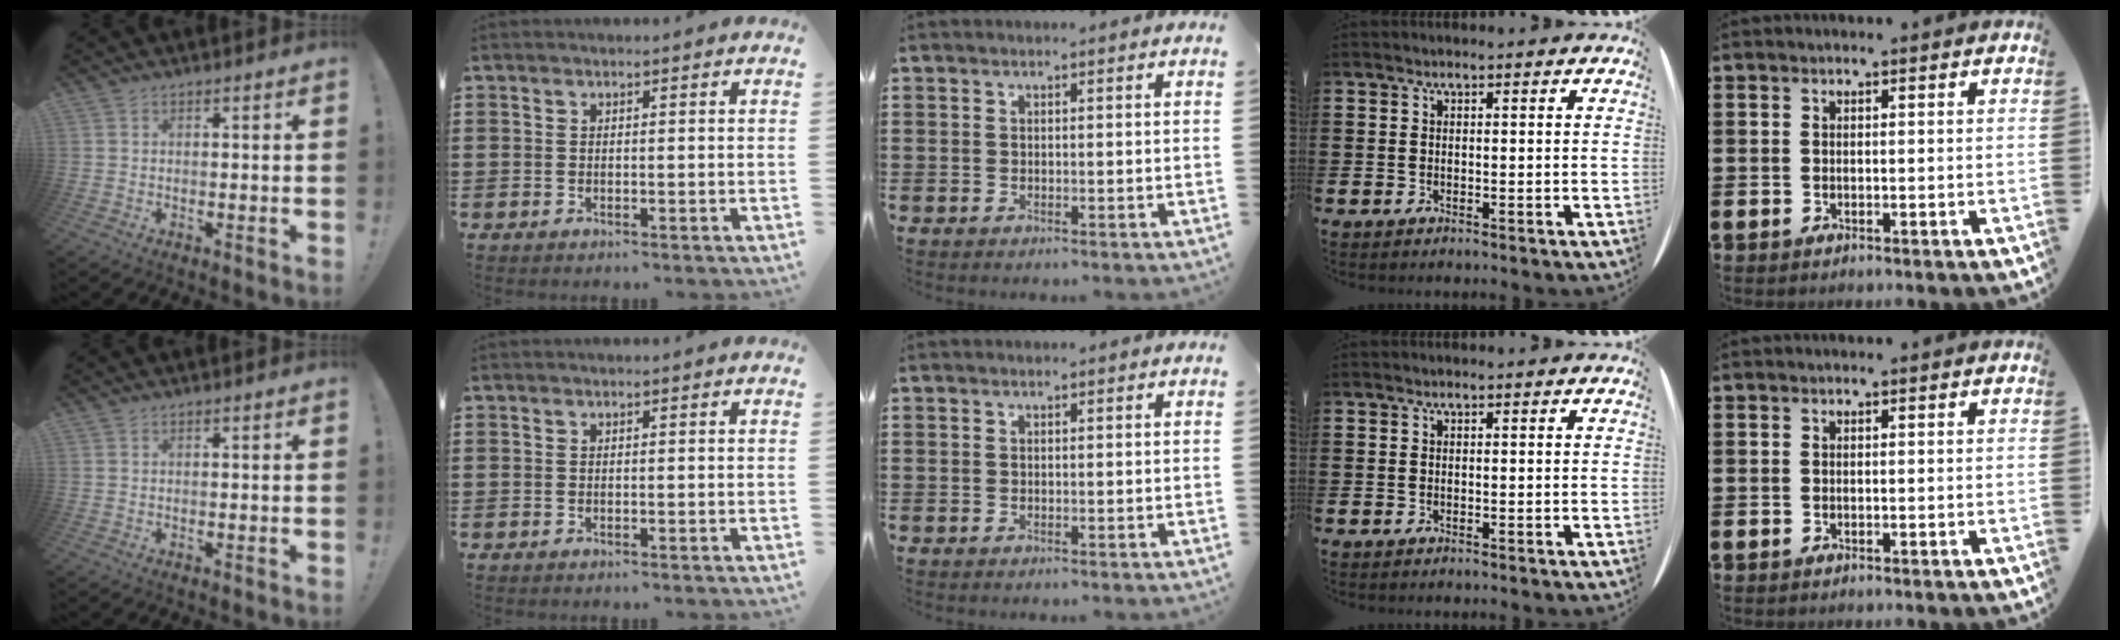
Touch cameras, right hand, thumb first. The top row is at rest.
{}